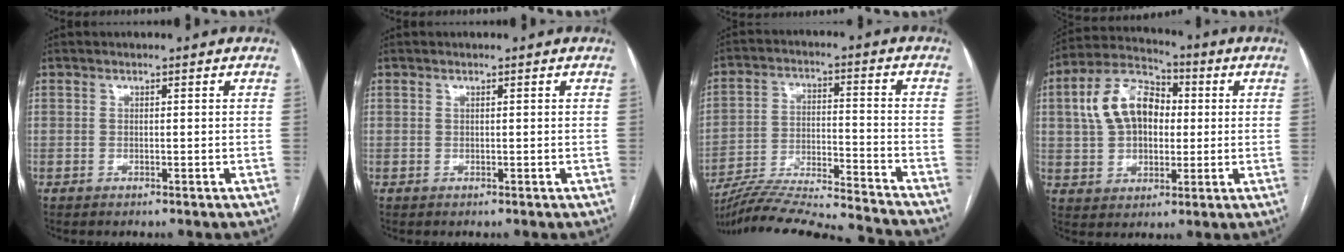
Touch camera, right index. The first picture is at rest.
{"total": 0.0}
{"total": 20.9, "force": [-19.8, -0.1, 6.7], "torque": [-0.136, -0.016, -0.310]}
{"total": 12.0, "force": [1.9, 8.0, 8.7], "torque": [-0.187, 0.037, 0.033]}